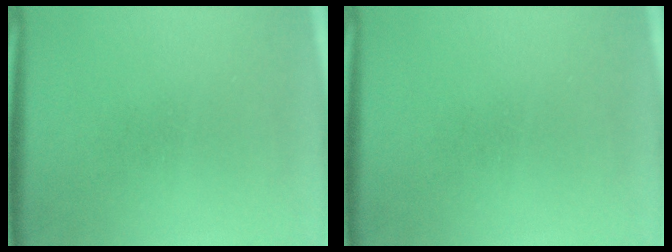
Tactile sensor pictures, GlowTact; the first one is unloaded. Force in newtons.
{"total": 0.0}